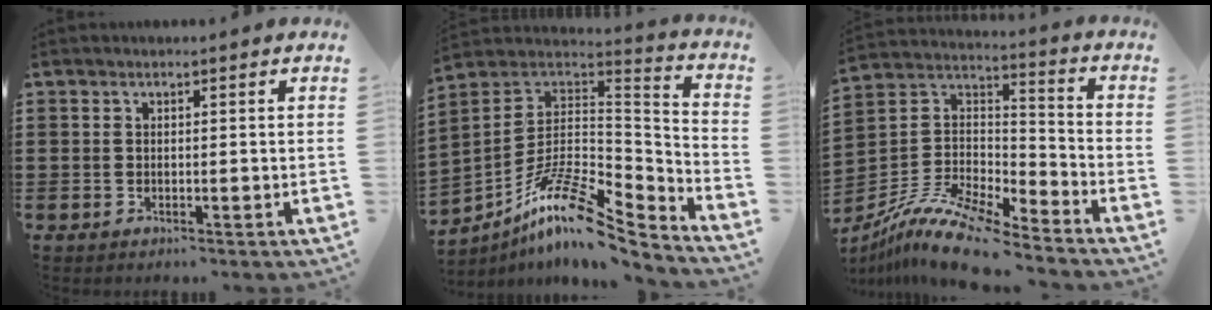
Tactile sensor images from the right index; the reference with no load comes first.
{"total": 13.8, "force": [-8.6, 4.5, 9.8], "torque": [-0.185, 0.008, -0.162]}
{"total": 11.8, "force": [-10.0, 2.3, 5.8], "torque": [-0.125, 0.021, -0.202]}